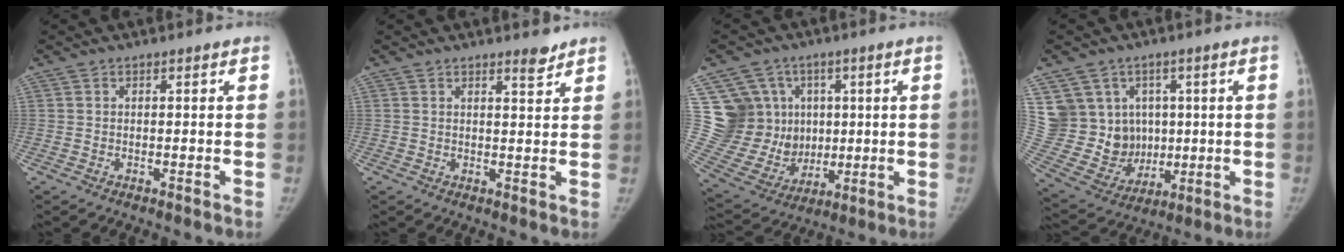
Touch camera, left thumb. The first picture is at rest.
{"total": 2.3, "force": [1.9, 0.5, 1.0], "torque": [-0.008, -0.018, 0.029]}
{"total": 16.7, "force": [4.2, 14.9, 6.4], "torque": [-0.079, 0.013, 0.108]}
{"total": 15.9, "force": [3.6, 14.2, 6.2], "torque": [-0.081, 0.012, 0.104]}